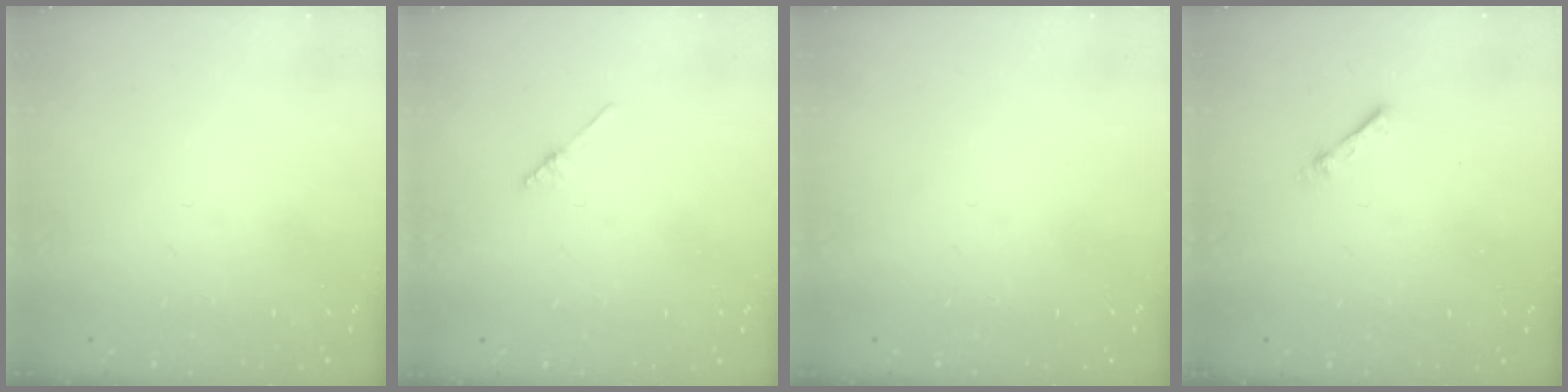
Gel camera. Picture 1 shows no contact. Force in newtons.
{"total": 2.1, "press": 2.1, "slide": 0.1}
{"total": 0.0}
{"total": 1.9, "press": 1.9, "slide": 0.3}